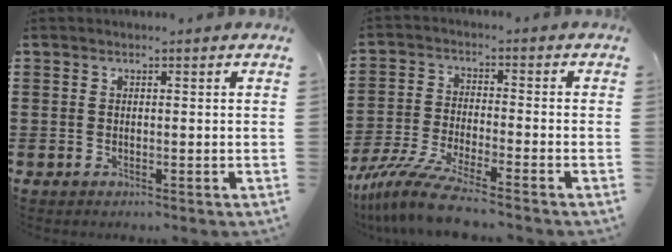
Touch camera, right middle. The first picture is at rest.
{"total": 8.0, "force": [-7.0, 0.3, 4.0], "torque": [-0.098, -0.011, -0.139]}